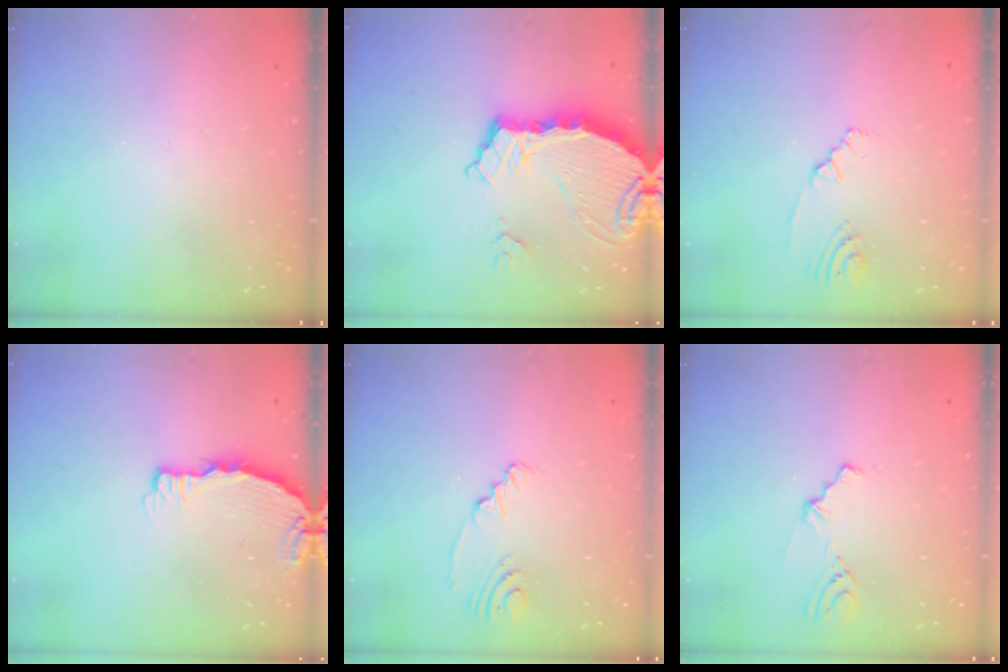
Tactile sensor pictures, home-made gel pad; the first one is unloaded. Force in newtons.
{"total": 9.3, "press": 9.1, "slide": 2.1}
{"total": 2.4, "press": 2.2, "slide": 1.1}
{"total": 5.0, "press": 5.0, "slide": 0.2}
{"total": 3.4, "press": 2.6, "slide": 2.1}
{"total": 2.9, "press": 2.8, "slide": 0.8}